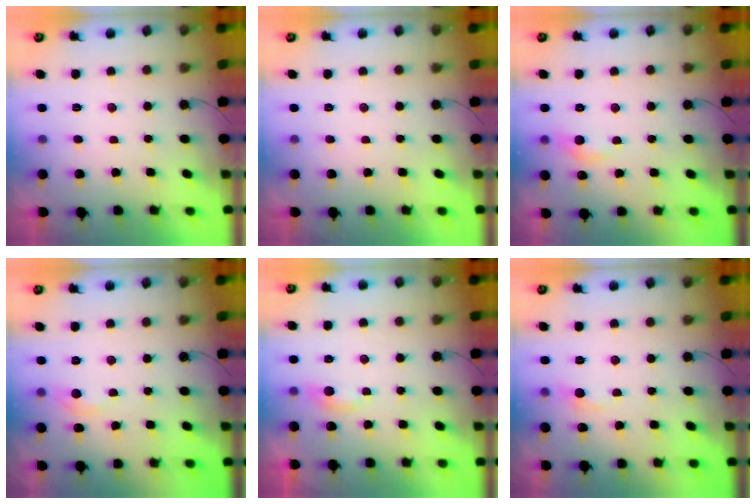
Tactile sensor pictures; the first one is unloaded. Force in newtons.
{"total": 0.0}
{"total": 6.6, "press": 6.6, "slide": 0.9}
{"total": 3.1, "press": 3.1, "slide": 0.5}
{"total": 5.2, "press": 5.2, "slide": 0.8}
{"total": 6.2, "press": 6.1, "slide": 0.9}